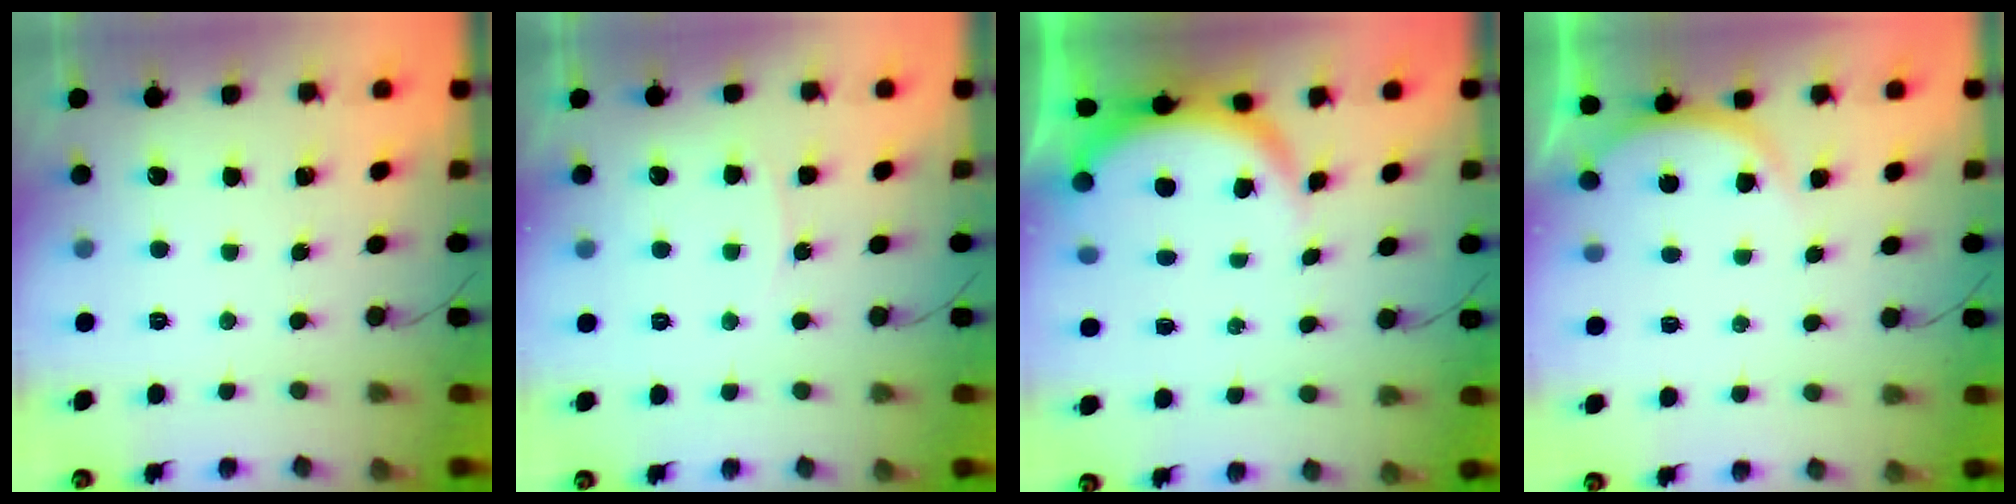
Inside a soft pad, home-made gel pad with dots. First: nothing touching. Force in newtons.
{"total": 4.8, "press": 4.7, "slide": 0.7}
{"total": 5.7, "press": 5.7, "slide": 0.3}
{"total": 3.4, "press": 3.3, "slide": 0.5}